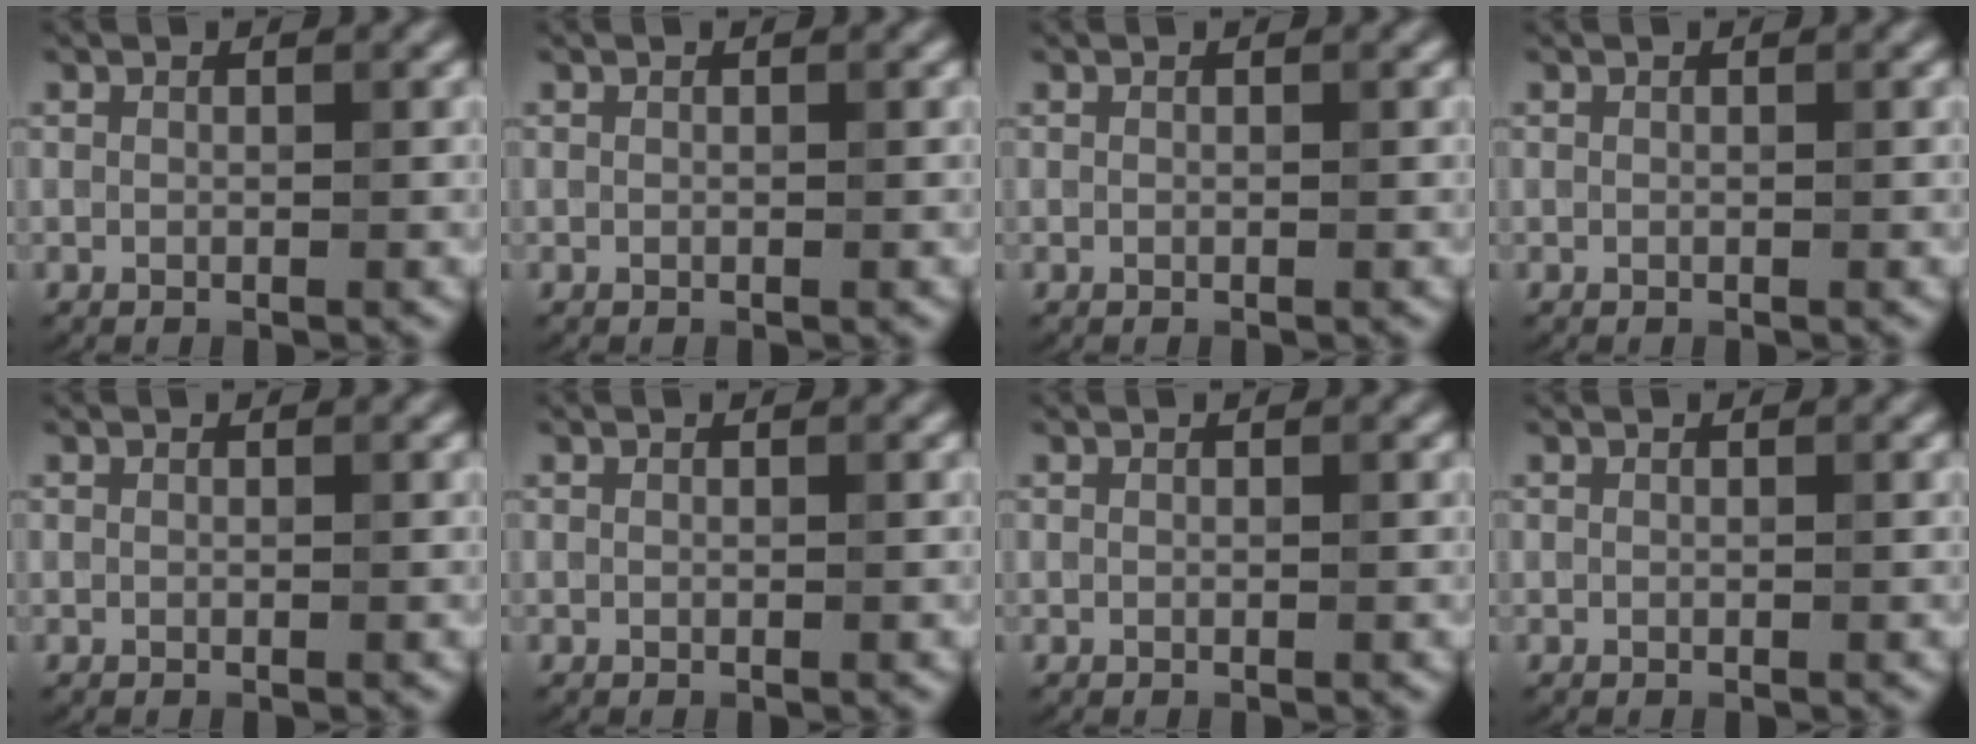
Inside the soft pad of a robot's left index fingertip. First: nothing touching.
{"total": 0.0}
{"total": 0.0}
{"total": 0.0}
{"total": 0.0}
{"total": 0.0}
{"total": 0.0}
{"total": 0.0}